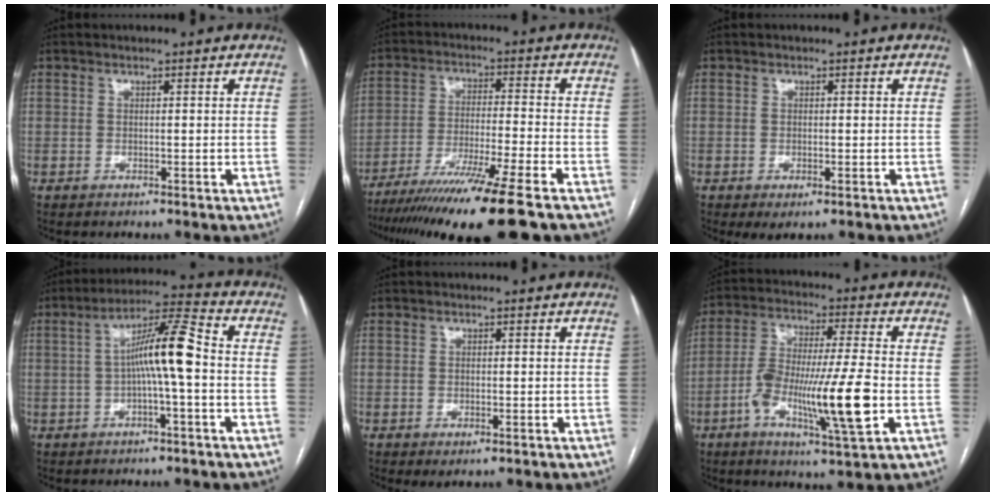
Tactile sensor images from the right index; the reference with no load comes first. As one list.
[{"total": 17.7, "force": [-13.6, -1.2, 11.2], "torque": [-0.176, -0.048, -0.223]}, {"total": 2.2, "force": [-1.0, 0.8, 1.8], "torque": [-0.027, -0.004, -0.008]}, {"total": 9.2, "force": [-0.6, 0.4, 9.2], "torque": [-0.161, 0.025, -0.015]}, {"total": 1.6, "force": [-0.7, 0.6, 1.3], "torque": [-0.020, -0.003, -0.005]}, {"total": 14.6, "force": [-4.1, 1.0, 14.0], "torque": [-0.265, -0.005, -0.072]}]